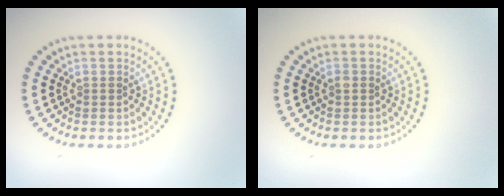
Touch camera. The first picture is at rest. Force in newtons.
{"total": 0.5, "press": 0.5, "slide": 0.1}